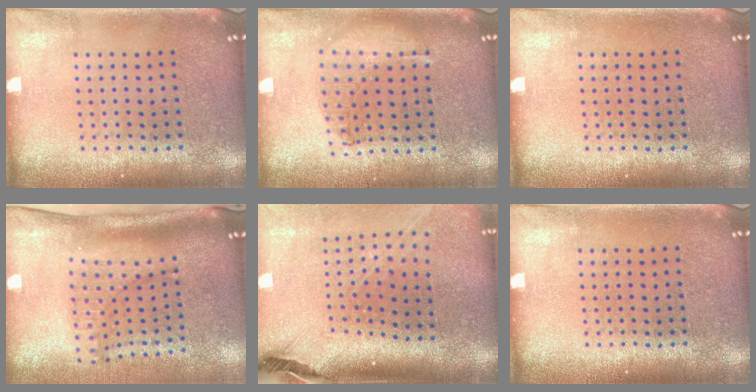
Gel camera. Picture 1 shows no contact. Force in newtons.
{"total": 1.0, "press": 1.0, "slide": 0.2}
{"total": 0.0}
{"total": 2.1, "press": 1.5, "slide": 1.4}
{"total": 2.8, "press": 2.0, "slide": 1.9}
{"total": 0.0}